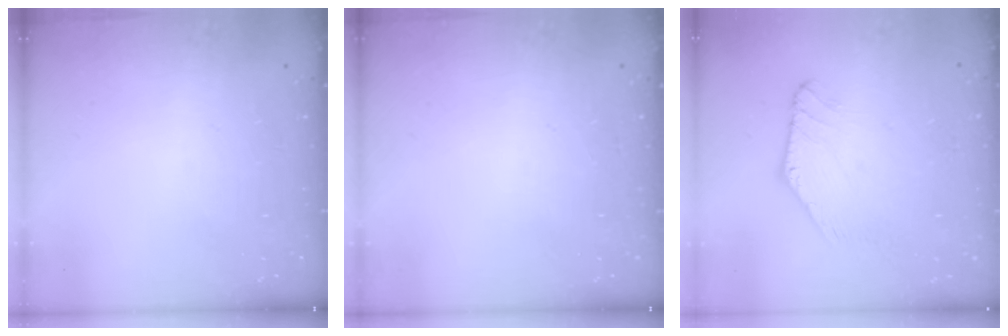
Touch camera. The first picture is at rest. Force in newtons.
{"total": 0.0}
{"total": 1.0, "press": 1.0, "slide": 0.0}